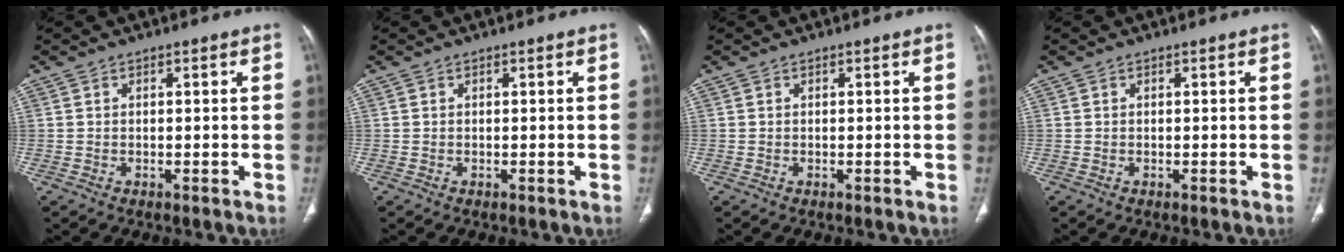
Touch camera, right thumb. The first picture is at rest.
{"total": 0.0}
{"total": 0.0}
{"total": 0.0}